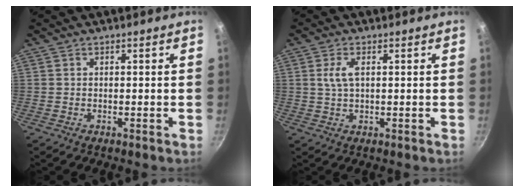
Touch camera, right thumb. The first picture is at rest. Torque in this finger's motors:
{"motor_torque": [0.01, -0.08, 0.64, -0.09, 0.02]}